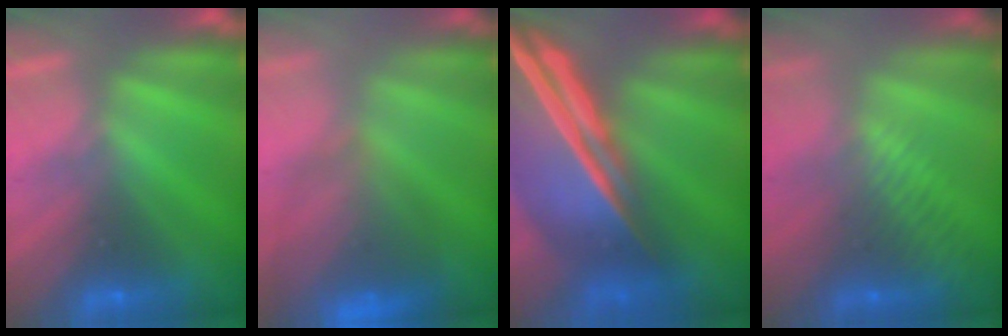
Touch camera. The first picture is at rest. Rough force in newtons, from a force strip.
{"total": 7.6}
{"total": 7.5}
{"total": 3.0}